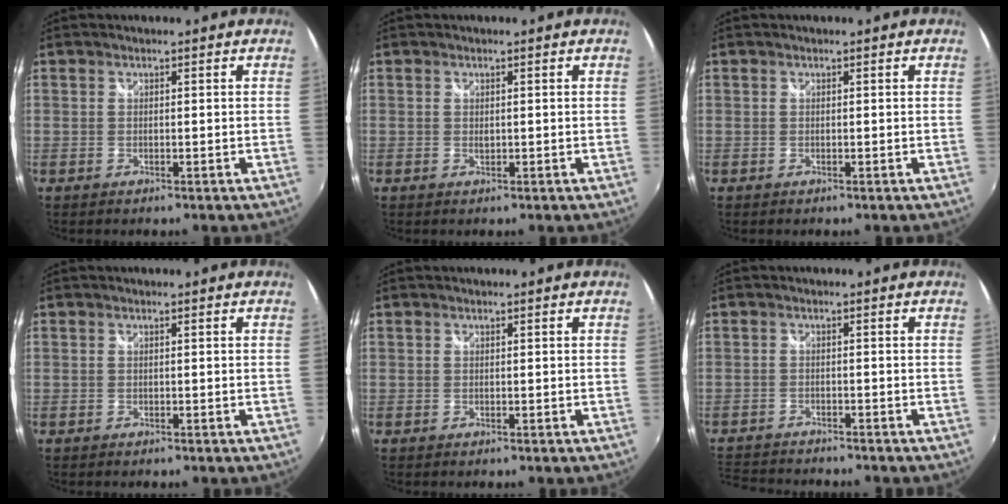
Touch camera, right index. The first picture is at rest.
{"total": 0.5, "force": [0.2, 0.4, 0.3], "torque": [-0.004, -0.001, 0.003]}
{"total": 0.0}
{"total": 0.0}
{"total": 0.0}
{"total": 7.8, "force": [-7.4, 1.4, 2.1], "torque": [-0.070, -0.015, -0.130]}